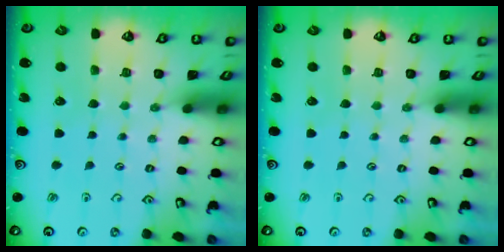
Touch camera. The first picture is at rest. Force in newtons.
{"total": 0.0}